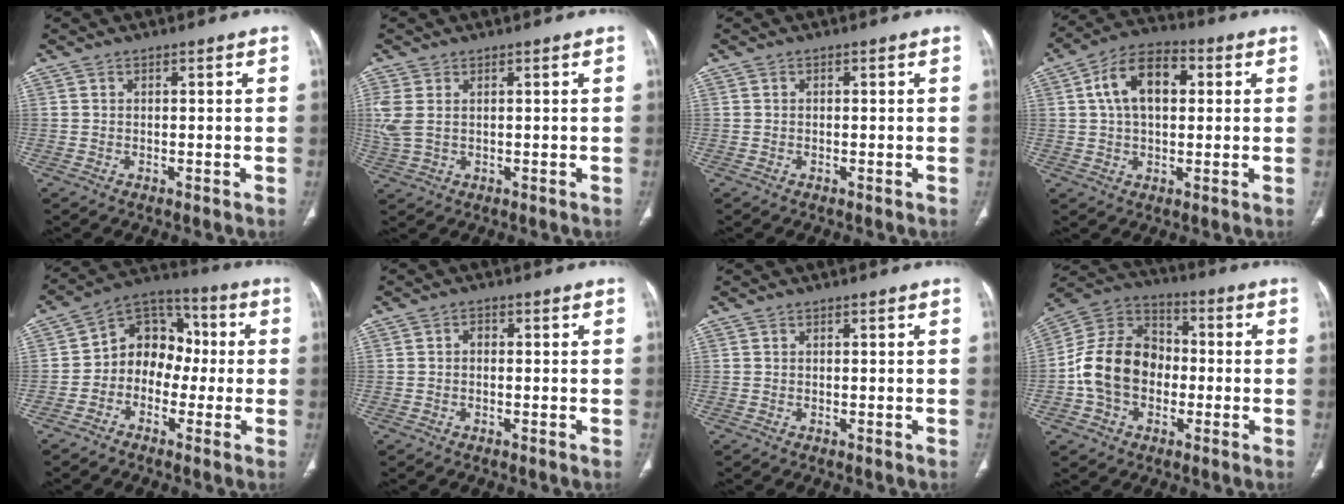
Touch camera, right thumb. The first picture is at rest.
{"total": 4.8, "force": [1.0, 3.0, 3.7], "torque": [-0.115, 0.009, 0.029]}
{"total": 0.0}
{"total": 11.9, "force": [2.6, 7.2, 9.2], "torque": [-0.150, 0.020, 0.036]}
{"total": 11.0, "force": [-1.4, 9.1, 6.1], "torque": [-0.053, 0.043, -0.043]}
{"total": 1.4, "force": [-0.2, 1.0, 0.9], "torque": [-0.008, 0.004, -0.007]}
{"total": 0.0}
{"total": 15.3, "force": [-2.3, 11.7, 9.5], "torque": [-0.154, 0.040, -0.049]}